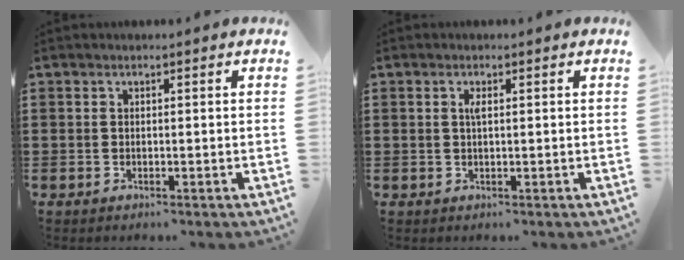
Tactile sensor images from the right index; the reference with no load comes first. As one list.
[{"total": 1.2, "force": [0.3, 0.3, 1.1], "torque": [-0.023, 0.003, 0.005]}]